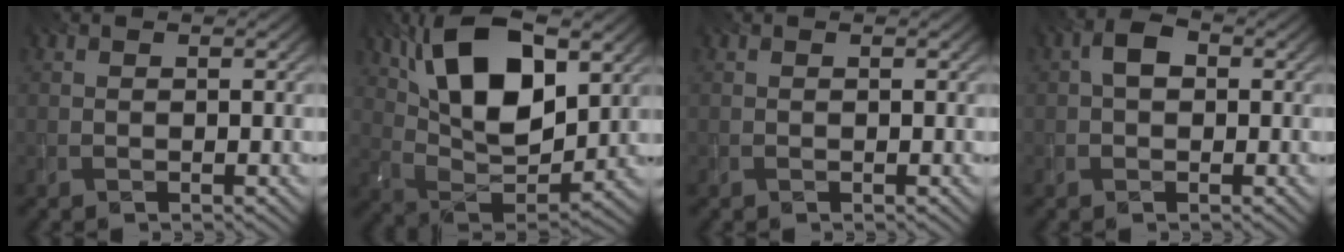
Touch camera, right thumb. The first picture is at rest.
{"total": 15.0, "force": [6.4, 7.1, 11.6], "torque": [-0.229, 0.003, 0.120]}
{"total": 0.0}
{"total": 2.9, "force": [0.2, 2.0, 2.1], "torque": [-0.043, 0.006, -0.003]}